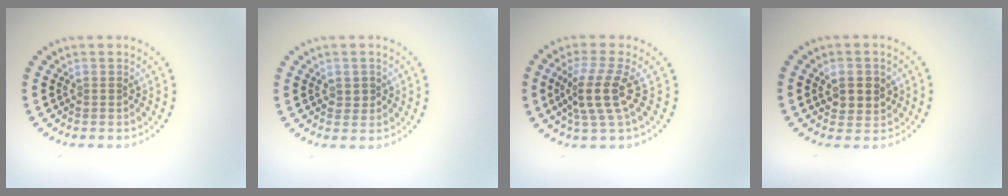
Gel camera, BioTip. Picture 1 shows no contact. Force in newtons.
{"total": 0.8, "press": 0.8, "slide": 0.2}
{"total": 3.8, "press": 2.9, "slide": 2.6}
{"total": 2.7, "press": 2.6, "slide": 0.8}